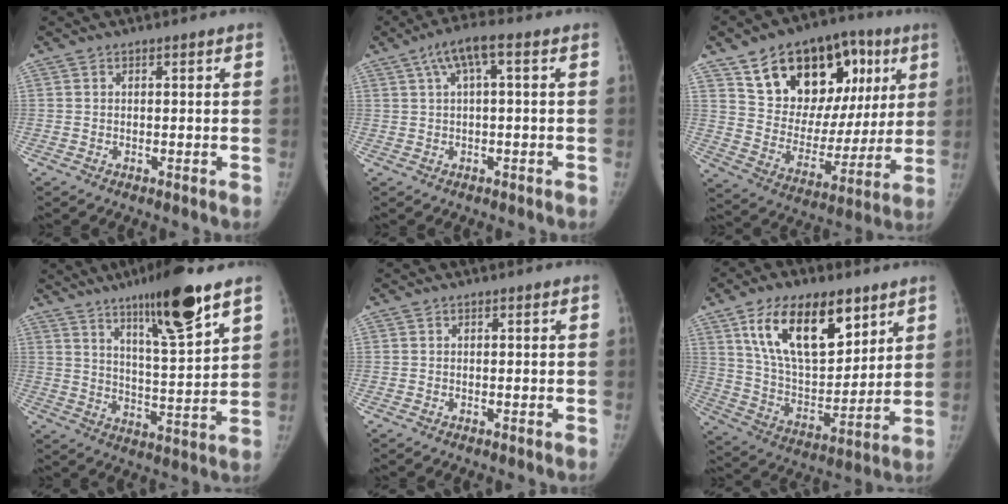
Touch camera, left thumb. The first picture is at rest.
{"total": 5.6, "force": [1.8, 1.3, 5.2], "torque": [-0.106, 0.022, 0.030]}
{"total": 25.3, "force": [11.2, 15.8, 16.4], "torque": [-0.193, 0.000, 0.185]}
{"total": 15.5, "force": [9.6, 2.2, 11.9], "torque": [-0.181, -0.055, 0.161]}
{"total": 0.0}
{"total": 20.6, "force": [10.8, 10.4, 14.2], "torque": [-0.196, -0.047, 0.199]}